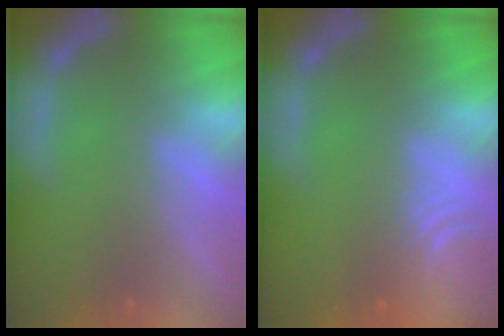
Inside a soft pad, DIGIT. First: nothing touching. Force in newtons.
{"total": 5.1}